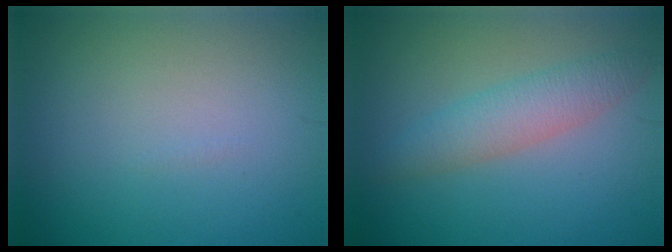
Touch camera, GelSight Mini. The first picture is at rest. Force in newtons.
{"total": 3.0, "press": 3.0, "slide": 0.0}